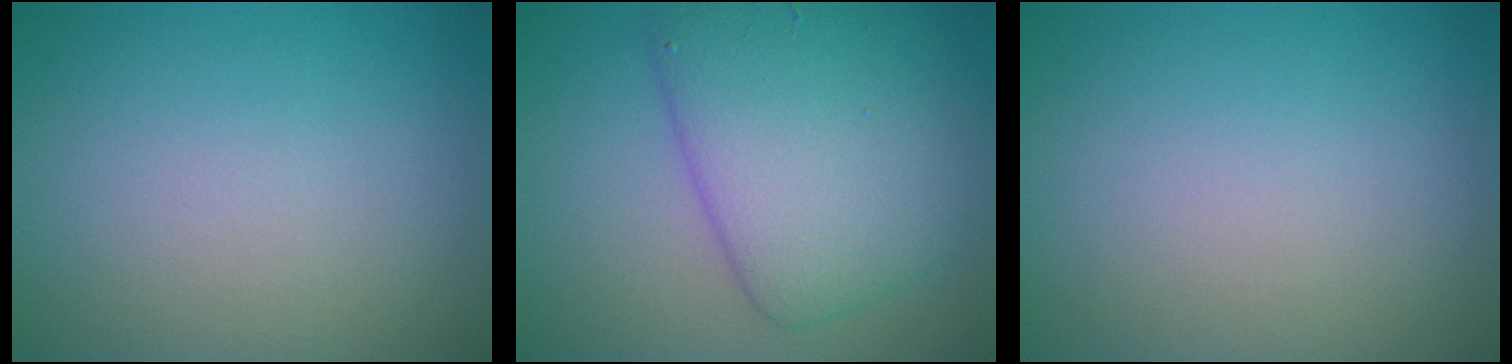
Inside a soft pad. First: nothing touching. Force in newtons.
{"total": 7.8, "press": 7.8, "slide": 0.2}
{"total": 0.0}